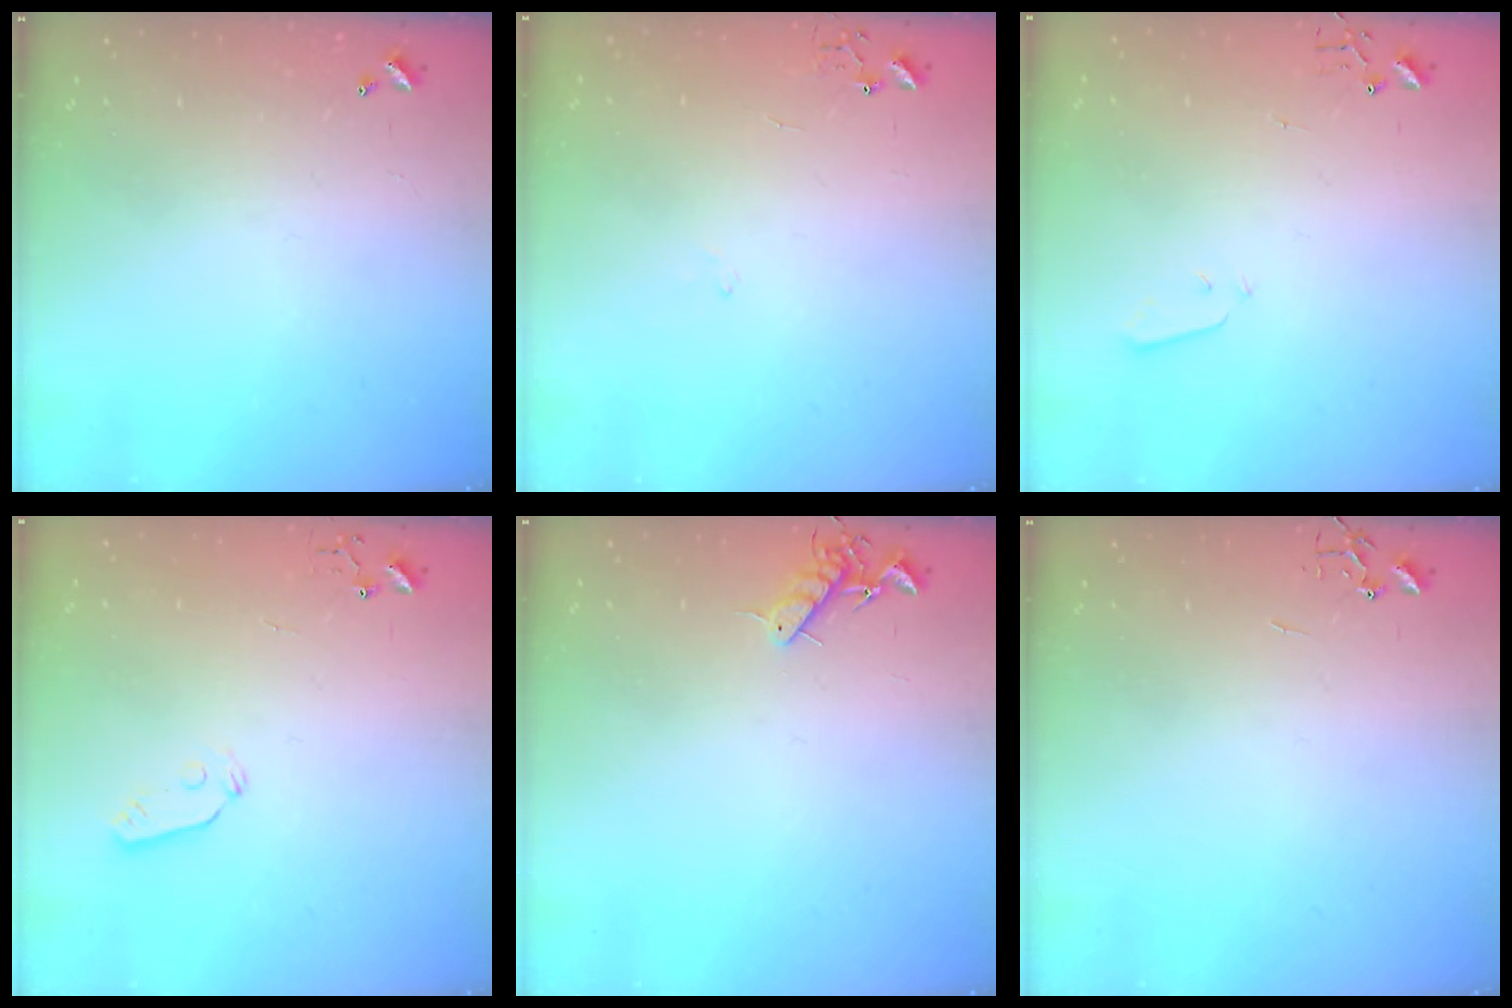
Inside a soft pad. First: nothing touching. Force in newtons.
{"total": 5.8, "press": 5.8, "slide": 0.7}
{"total": 2.1, "press": 2.1, "slide": 0.3}
{"total": 3.6, "press": 3.6, "slide": 0.5}
{"total": 7.2, "press": 7.1, "slide": 1.1}
{"total": 0.0}